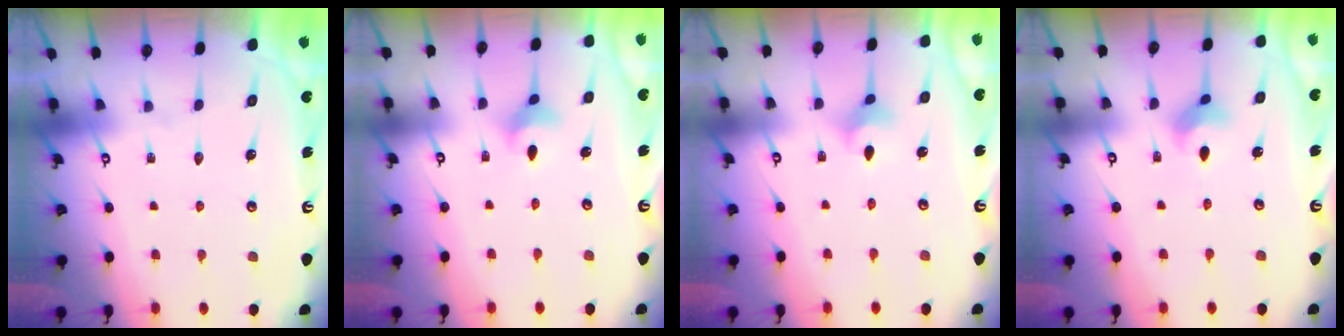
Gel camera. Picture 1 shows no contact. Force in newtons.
{"total": 4.0, "press": 4.0, "slide": 0.3}
{"total": 3.6, "press": 3.5, "slide": 0.7}
{"total": 3.4, "press": 3.4, "slide": 0.6}